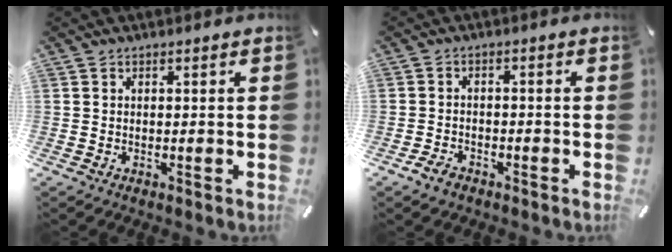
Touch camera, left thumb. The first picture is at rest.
{"total": 2.8, "force": [-2.1, 1.6, 0.9], "torque": [-0.021, 0.011, -0.043]}